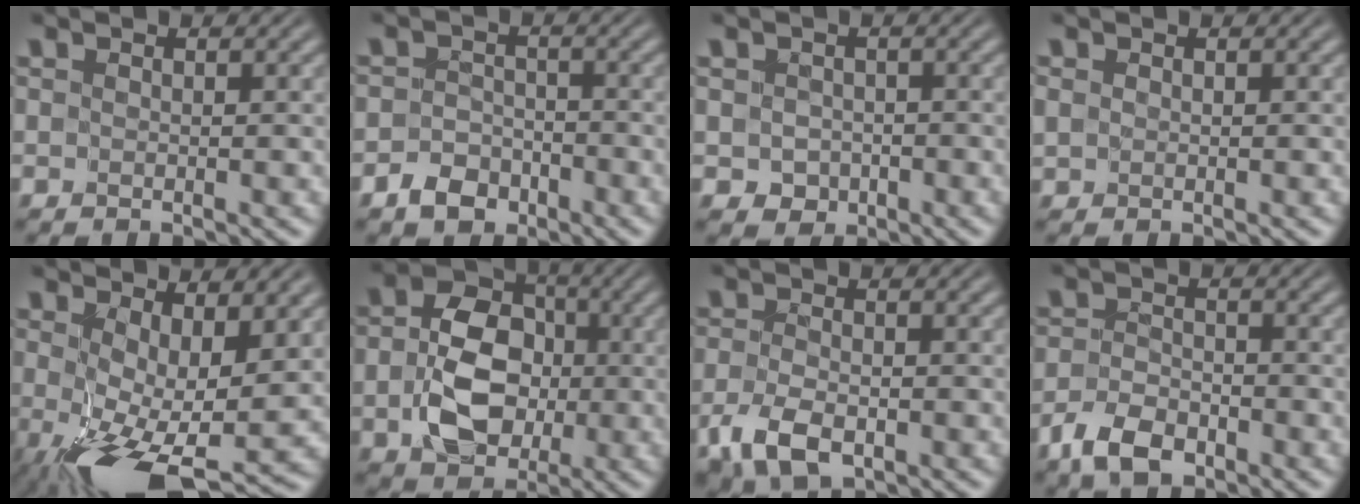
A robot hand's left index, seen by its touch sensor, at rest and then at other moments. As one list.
[{"total": 2.9, "force": [-2.0, 1.9, 0.6], "torque": [-0.006, 0.002, -0.039]}, {"total": 1.9, "force": [-0.7, 1.7, 0.5], "torque": [-0.003, -0.005, -0.010]}, {"total": 0.5, "force": [0.0, 0.5, 0.2], "torque": [-0.002, 0.001, 0.000]}, {"total": 10.3, "force": [-1.4, 4.6, 9.1], "torque": [-0.165, -0.022, -0.013]}, {"total": 7.7, "force": [-1.1, 5.8, 4.9], "torque": [-0.098, -0.005, -0.015]}, {"total": 4.0, "force": [-2.1, 2.2, 2.5], "torque": [-0.058, -0.008, -0.043]}, {"total": 3.8, "force": [-2.7, 2.0, 1.8], "torque": [-0.034, -0.003, -0.058]}]